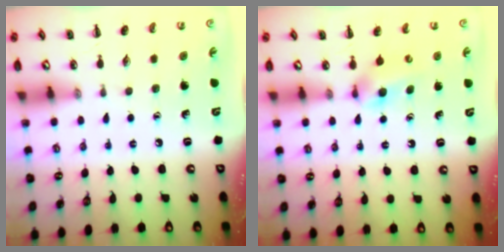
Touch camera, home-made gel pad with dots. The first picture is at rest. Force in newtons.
{"total": 3.9, "press": 3.7, "slide": 1.4}